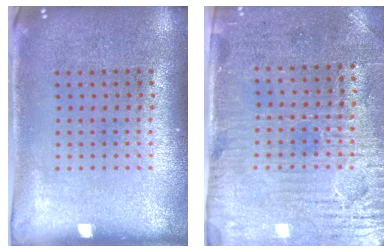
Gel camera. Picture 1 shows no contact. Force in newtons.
{"total": 3.4, "press": 3.1, "slide": 1.5}